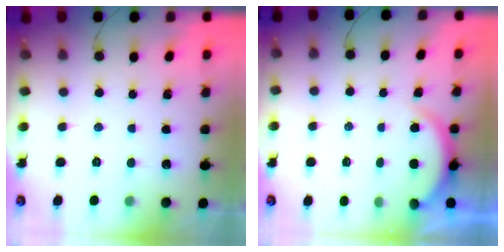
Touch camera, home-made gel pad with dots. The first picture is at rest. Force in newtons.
{"total": 2.2, "press": 2.2, "slide": 0.6}